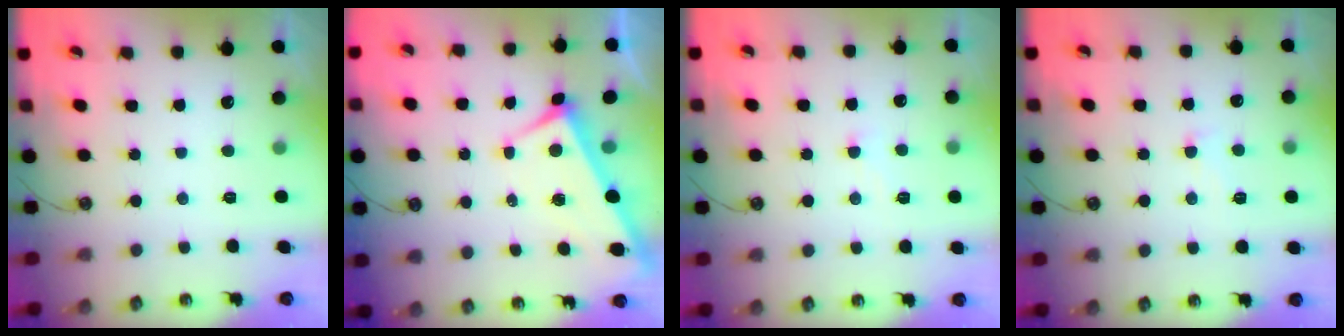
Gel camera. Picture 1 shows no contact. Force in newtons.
{"total": 3.4, "press": 3.4, "slide": 0.4}
{"total": 2.6, "press": 2.5, "slide": 0.6}
{"total": 0.9, "press": 0.3, "slide": 0.9}